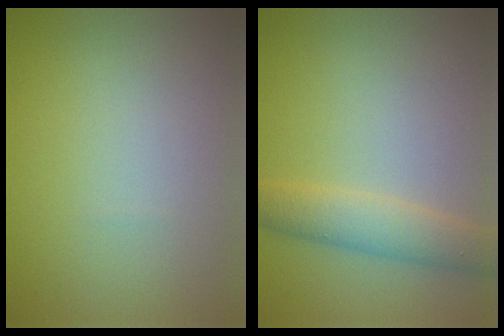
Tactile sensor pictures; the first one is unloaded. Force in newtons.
{"total": 3.5, "press": 3.5, "slide": 0.2}